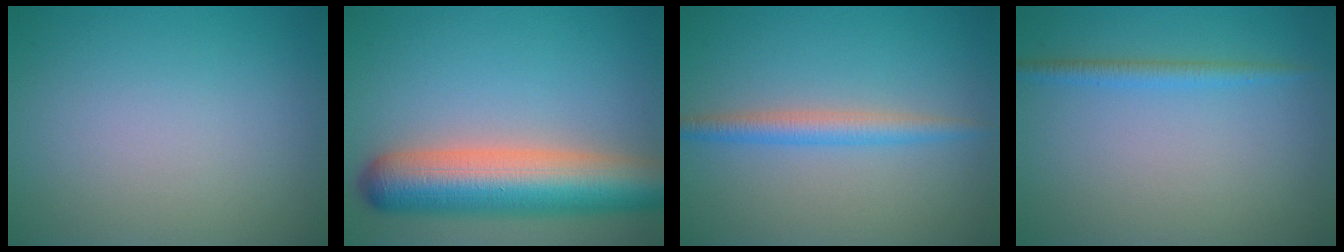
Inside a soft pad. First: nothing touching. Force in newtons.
{"total": 10.1, "press": 10.1, "slide": 0.6}
{"total": 2.5, "press": 2.5, "slide": 0.1}
{"total": 1.6, "press": 1.6, "slide": 0.0}